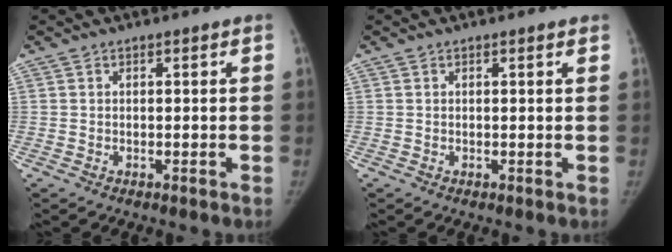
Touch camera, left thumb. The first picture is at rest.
{"total": 0.7, "force": [0.5, 0.1, 0.5], "torque": [-0.005, 0.001, 0.005]}